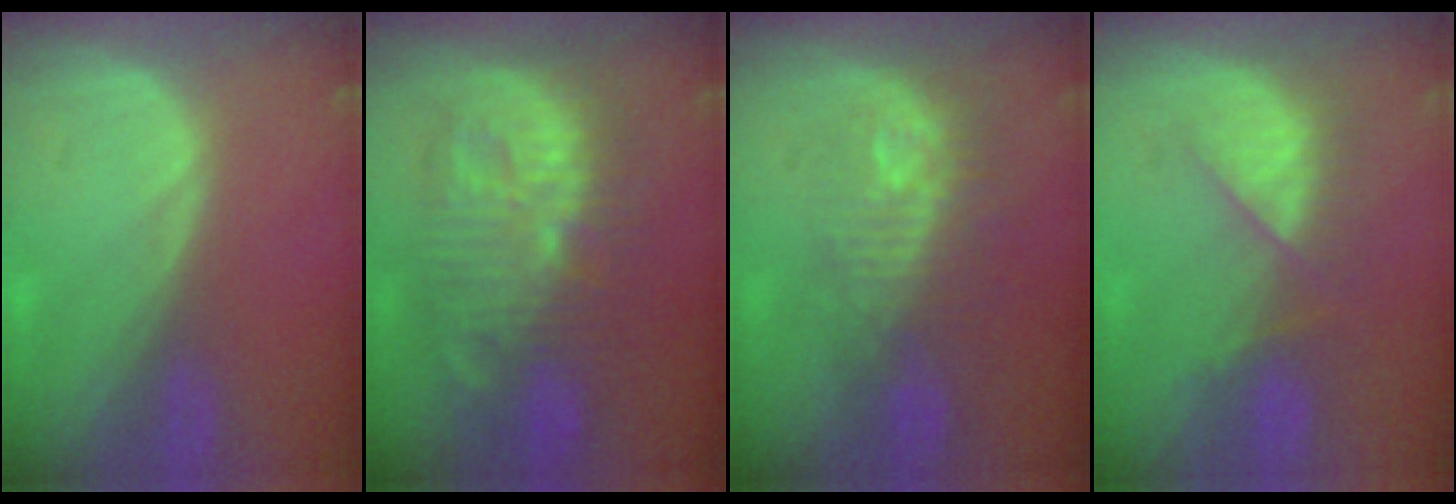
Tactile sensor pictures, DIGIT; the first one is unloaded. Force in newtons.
{"total": 12.4, "press": 12.3, "slide": 1.0}
{"total": 9.8, "press": 8.9, "slide": 4.1}
{"total": 7.1, "press": 6.7, "slide": 2.4}